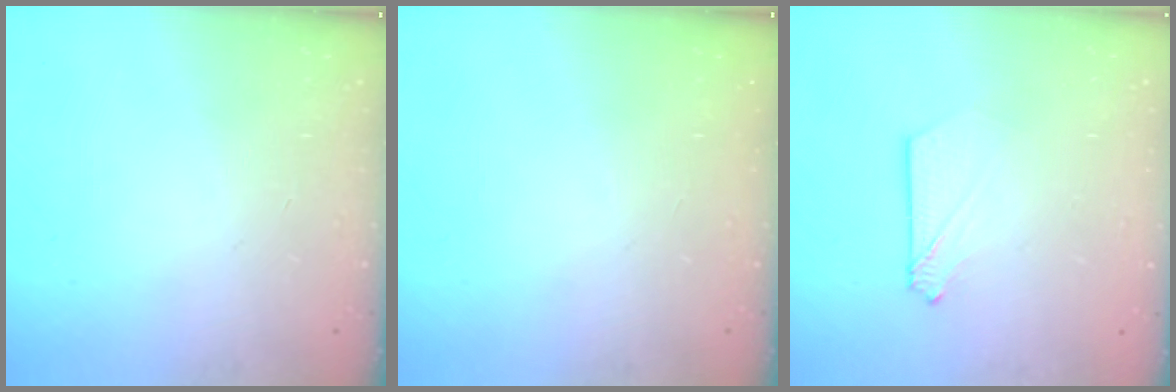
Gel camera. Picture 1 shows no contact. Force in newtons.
{"total": 0.0}
{"total": 2.9, "press": 2.9, "slide": 0.4}